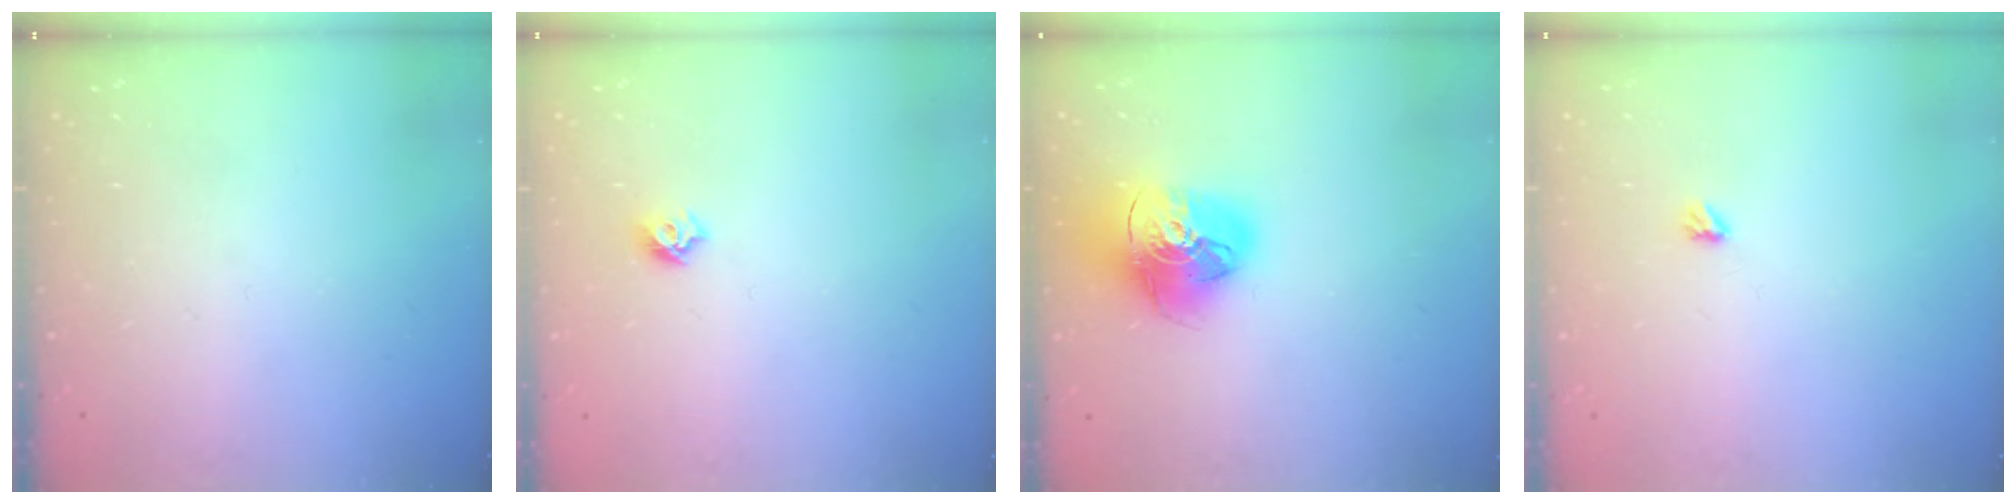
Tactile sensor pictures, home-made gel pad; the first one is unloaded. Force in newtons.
{"total": 4.9, "press": 4.8, "slide": 0.8}
{"total": 18.3, "press": 18.2, "slide": 2.0}
{"total": 2.9, "press": 2.9, "slide": 0.5}